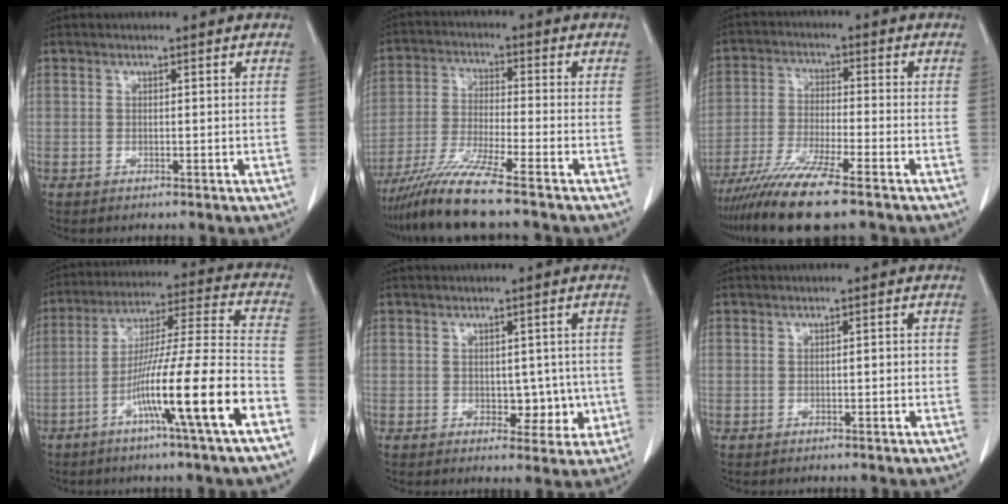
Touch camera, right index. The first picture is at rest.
{"total": 9.4, "force": [-7.5, -1.3, 5.6], "torque": [-0.112, -0.031, -0.142]}
{"total": 10.2, "force": [-7.8, 0.1, 6.6], "torque": [-0.123, -0.031, -0.141]}
{"total": 17.5, "force": [-7.9, -1.0, 15.5], "torque": [-0.270, -0.011, -0.137]}
{"total": 5.0, "force": [-0.7, 3.4, 3.6], "torque": [-0.031, 0.011, 0.000]}
{"total": 1.2, "force": [-0.3, 0.4, 1.1], "torque": [-0.015, 0.003, -0.003]}